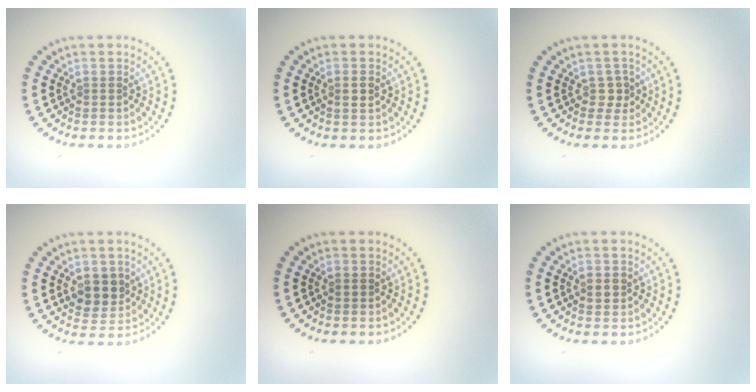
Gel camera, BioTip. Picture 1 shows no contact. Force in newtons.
{"total": 1.0, "press": 0.9, "slide": 0.3}
{"total": 1.2, "press": 1.0, "slide": 0.6}
{"total": 3.0, "press": 2.8, "slide": 1.0}
{"total": 0.6, "press": 0.6, "slide": 0.1}
{"total": 1.2, "press": 1.2, "slide": 0.2}